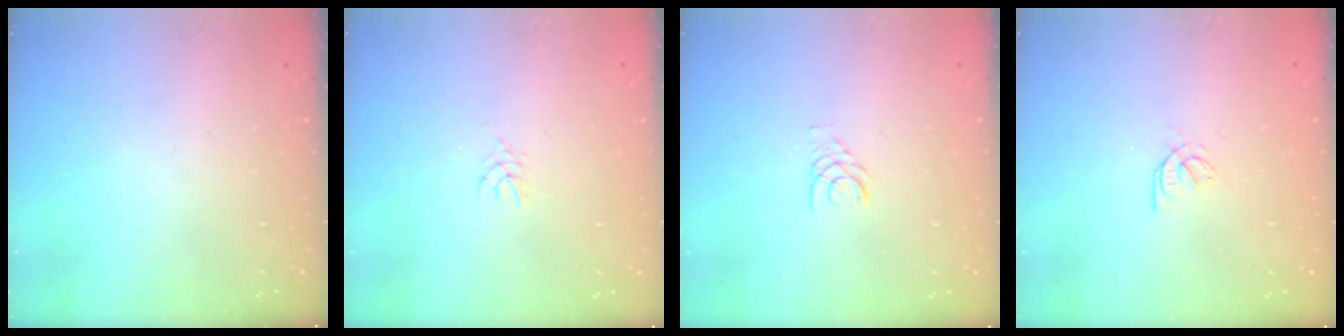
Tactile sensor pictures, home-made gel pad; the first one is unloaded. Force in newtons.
{"total": 2.5, "press": 2.4, "slide": 0.4}
{"total": 1.7, "press": 1.7, "slide": 0.2}
{"total": 2.6, "press": 2.5, "slide": 0.6}